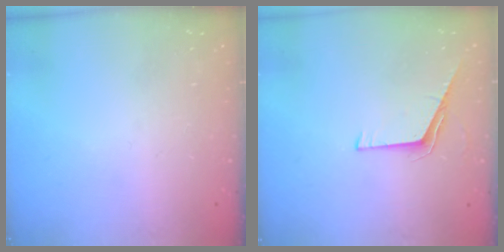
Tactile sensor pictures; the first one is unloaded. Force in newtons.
{"total": 5.4, "press": 5.3, "slide": 0.6}